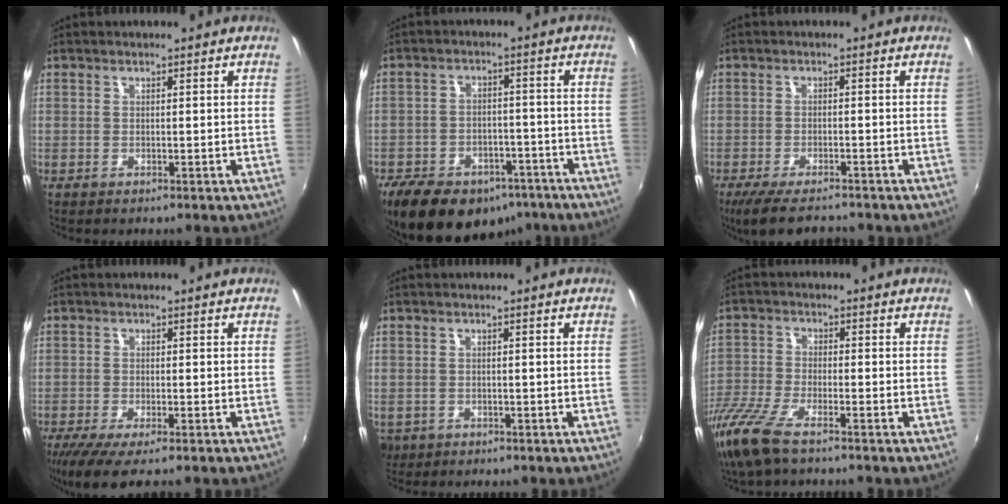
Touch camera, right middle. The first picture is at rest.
{"total": 18.6, "force": [-12.9, 10.3, 8.6], "torque": [-0.194, -0.003, -0.174]}
{"total": 8.3, "force": [-6.9, 1.9, 4.2], "torque": [-0.100, -0.031, -0.118]}
{"total": 6.5, "force": [-4.7, 0.7, 4.5], "torque": [-0.102, -0.033, -0.084]}
{"total": 5.3, "force": [-2.1, 4.2, 2.4], "torque": [-0.057, -0.013, -0.029]}
{"total": 10.5, "force": [-7.8, 2.3, 6.7], "torque": [-0.163, -0.035, -0.159]}